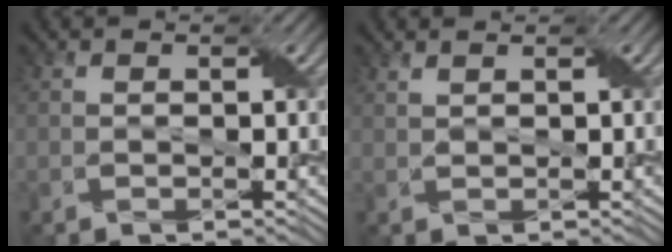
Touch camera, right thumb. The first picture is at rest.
{"total": 0.9, "force": [0.8, 0.0, 0.4], "torque": [-0.017, 0.001, 0.017]}